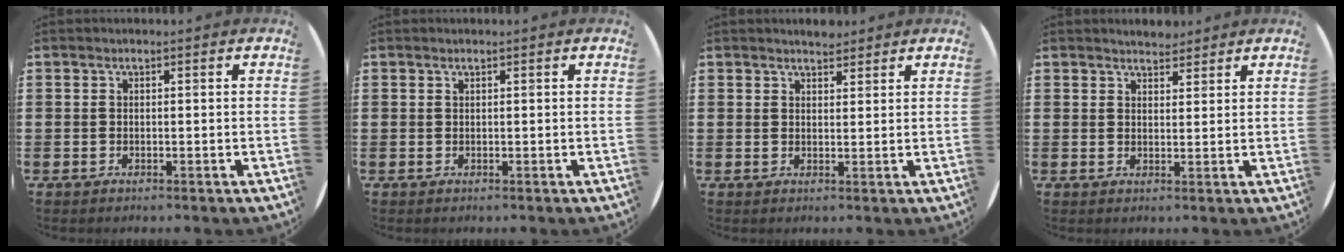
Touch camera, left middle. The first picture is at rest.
{"total": 0.0}
{"total": 2.2, "force": [2.1, 0.5, 0.0], "torque": [0.005, -0.002, 0.038]}
{"total": 2.5, "force": [2.4, 0.7, 0.1], "torque": [0.004, -0.002, 0.044]}